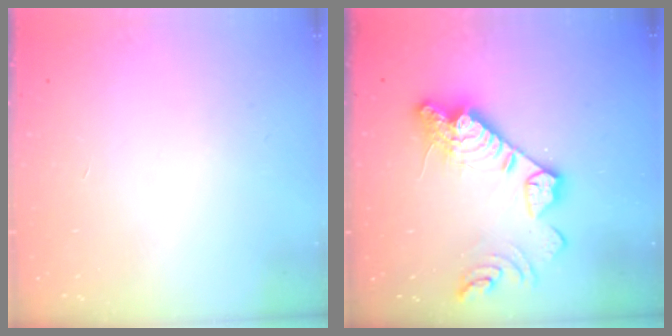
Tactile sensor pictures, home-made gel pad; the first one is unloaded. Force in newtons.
{"total": 19.4, "press": 19.3, "slide": 1.9}